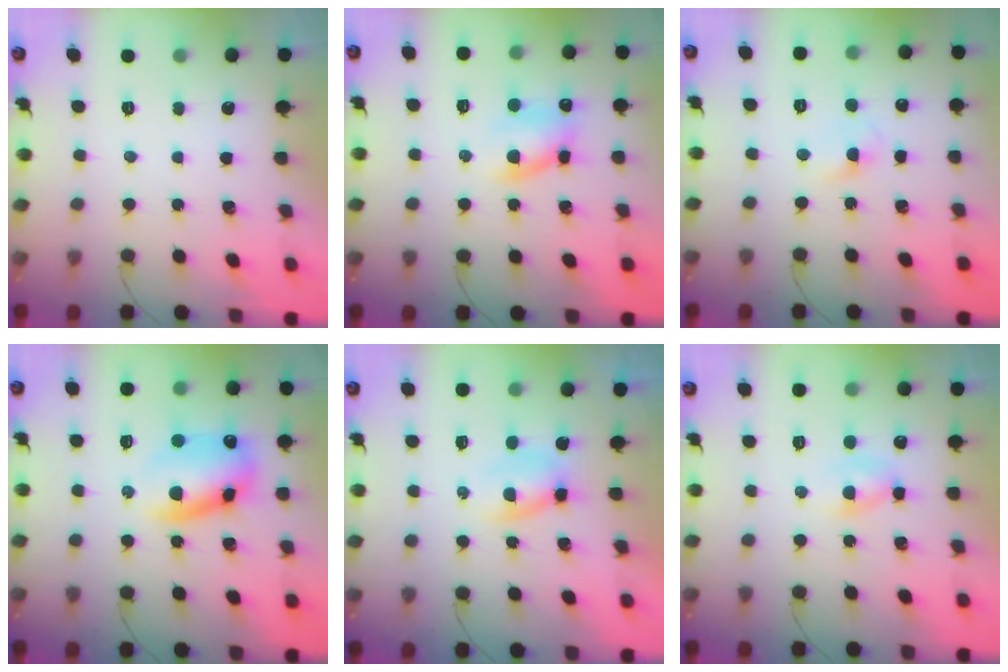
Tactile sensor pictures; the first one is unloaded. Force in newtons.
{"total": 9.4, "press": 9.3, "slide": 1.4}
{"total": 3.0, "press": 2.8, "slide": 1.2}
{"total": 12.6, "press": 12.4, "slide": 2.3}
{"total": 2.2, "press": 2.0, "slide": 1.1}
{"total": 2.5, "press": 2.2, "slide": 1.1}